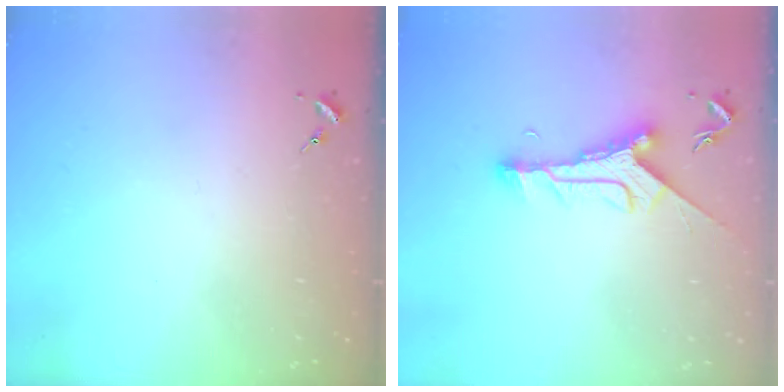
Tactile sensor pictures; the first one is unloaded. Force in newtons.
{"total": 9.6, "press": 9.6, "slide": 0.5}